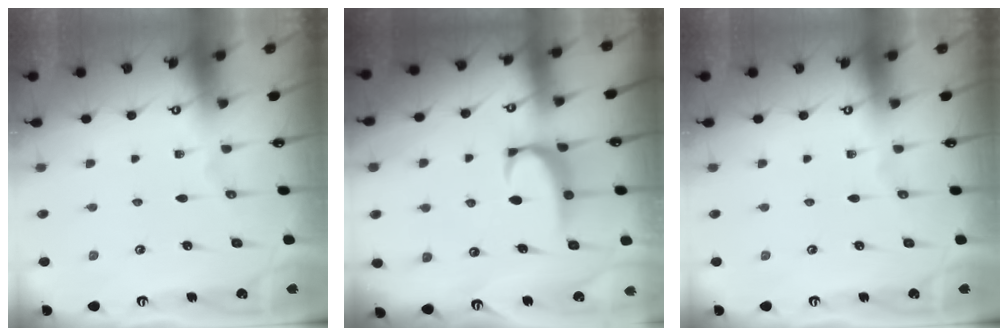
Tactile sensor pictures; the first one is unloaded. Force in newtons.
{"total": 2.3, "press": 2.2, "slide": 0.6}
{"total": 0.0}